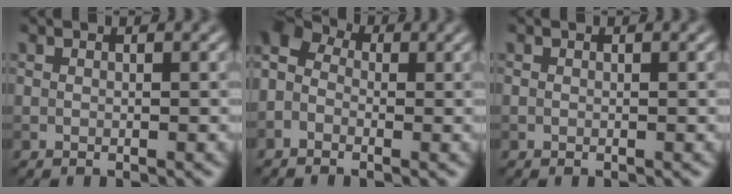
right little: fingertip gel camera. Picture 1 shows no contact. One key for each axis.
{"total": 4.8, "fx": -0.8, "fy": 3.6, "fz": 3.1, "tx": -0.063, "ty": 0.013, "tz": -0.023}
{"total": 0.0}